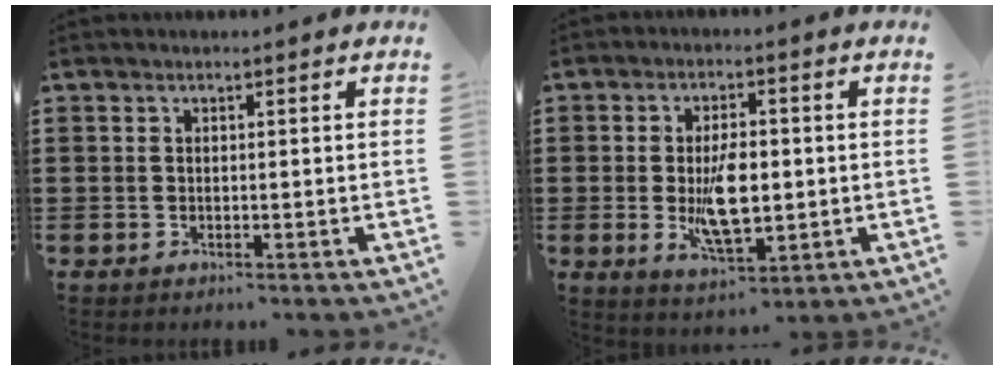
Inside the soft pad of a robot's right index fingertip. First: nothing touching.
{"total": 8.2, "force": [-0.6, 3.6, 7.3], "torque": [-0.134, -0.010, -0.016]}